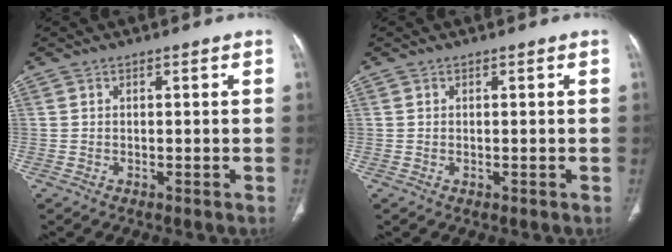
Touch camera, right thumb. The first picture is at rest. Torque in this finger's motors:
{"motor_torque": [-0.49, 0.46, -0.37, 0.43, 0.03]}